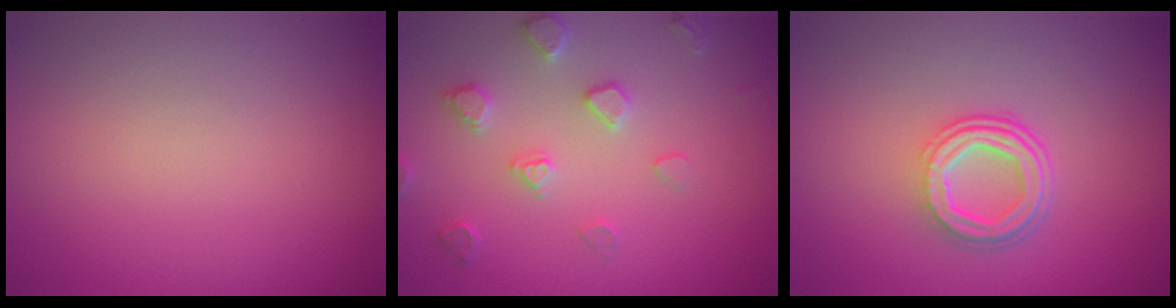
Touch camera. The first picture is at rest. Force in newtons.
{"total": 2.9, "press": 2.8, "slide": 0.7}
{"total": 4.3, "press": 3.1, "slide": 2.9}